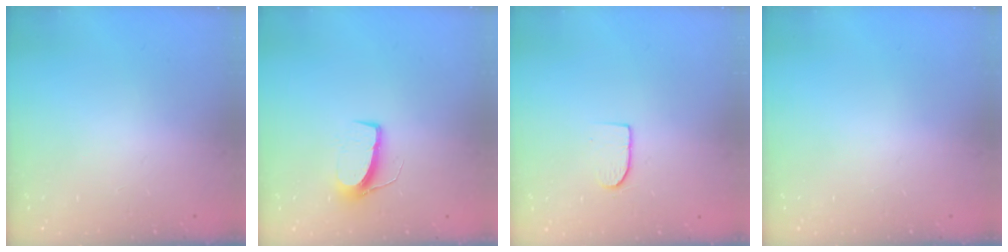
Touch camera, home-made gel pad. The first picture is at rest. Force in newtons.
{"total": 7.8, "press": 7.8, "slide": 0.5}
{"total": 6.0, "press": 5.9, "slide": 0.6}
{"total": 0.0}